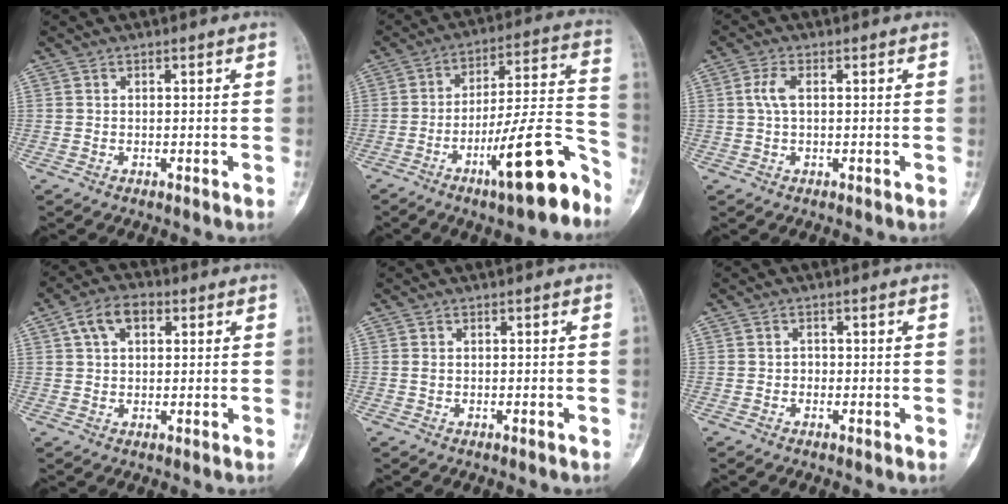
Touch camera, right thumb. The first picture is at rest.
{"total": 18.0, "force": [-10.5, 3.6, 14.2], "torque": [-0.210, 0.083, -0.163]}
{"total": 3.0, "force": [0.4, 1.3, 2.7], "torque": [-0.068, 0.005, 0.006]}
{"total": 6.7, "force": [2.5, 4.2, 4.7], "torque": [-0.074, 0.015, 0.039]}
{"total": 0.6, "force": [-0.1, 0.3, 0.5], "torque": [-0.013, 0.002, 0.001]}
{"total": 0.9, "force": [-0.3, 0.8, 0.3], "torque": [0.003, 0.005, -0.009]}